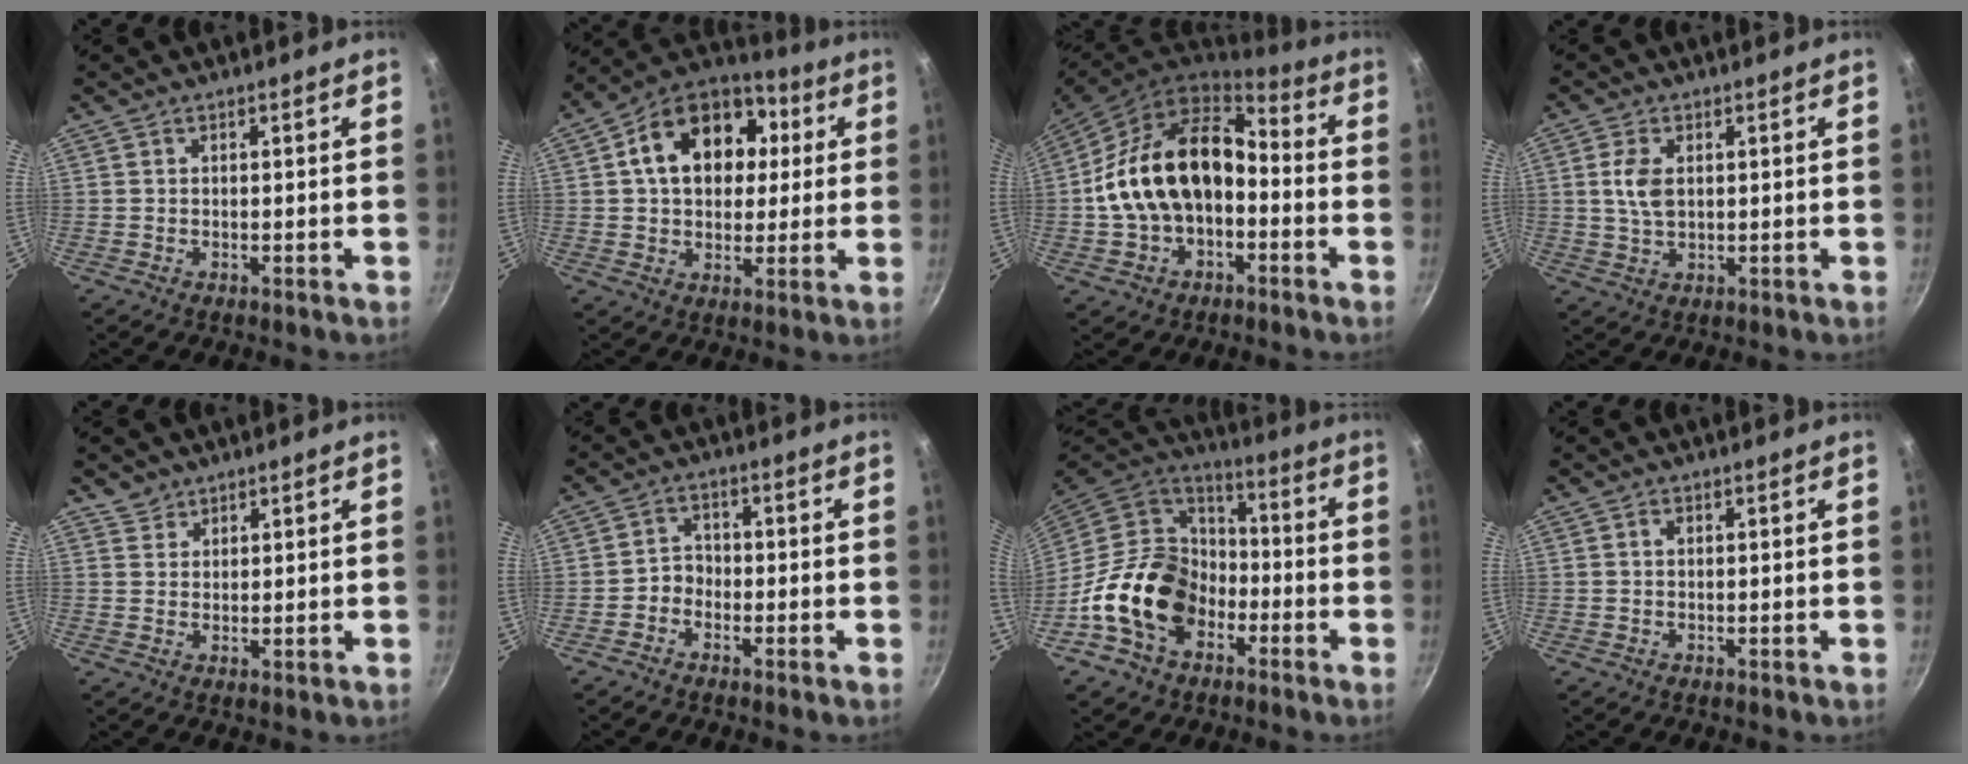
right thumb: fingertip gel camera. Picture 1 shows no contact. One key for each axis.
{"total": 18.7, "fx": 4.1, "fy": 13.6, "fz": 12.2, "tx": -0.178, "ty": 0.024, "tz": 0.052}
{"total": 18.5, "fx": -1.9, "fy": 12.5, "fz": 13.4, "tx": -0.216, "ty": 0.057, "tz": -0.039}
{"total": 5.3, "fx": 1.0, "fy": 3.2, "fz": 4.1, "tx": -0.078, "ty": 0.000, "tz": 0.021}
{"total": 2.7, "fx": 2.0, "fy": 1.7, "fz": 0.0, "tx": 0.020, "ty": -0.004, "tz": 0.035}
{"total": 2.9, "fx": -1.6, "fy": 2.2, "fz": 1.0, "tx": 0.001, "ty": 0.026, "tz": -0.033}
{"total": 19.1, "fx": -6.5, "fy": 14.1, "fz": 11.0, "tx": -0.168, "ty": 0.055, "tz": -0.128}
{"total": 1.0, "fx": 0.3, "fy": 0.7, "fz": 0.7, "tx": -0.011, "ty": 0.005, "tz": 0.004}